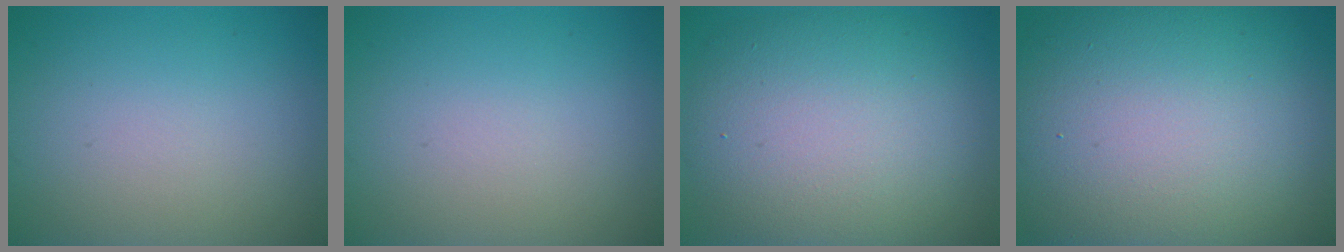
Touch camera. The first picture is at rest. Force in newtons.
{"total": 0.0}
{"total": 11.3, "press": 11.3, "slide": 0.8}
{"total": 17.6, "press": 17.5, "slide": 1.0}